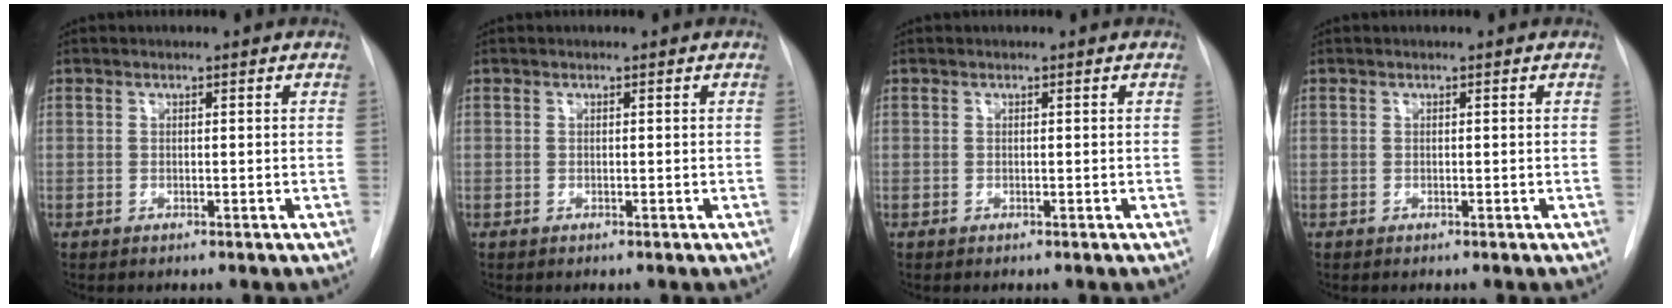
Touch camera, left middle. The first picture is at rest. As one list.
[{"total": 0.0}, {"total": 0.0}, {"total": 0.0}]